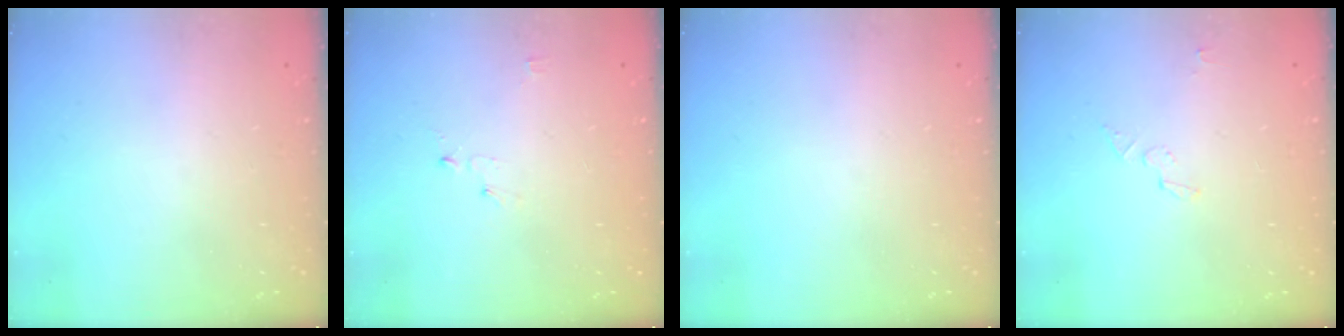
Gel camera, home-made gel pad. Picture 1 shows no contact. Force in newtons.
{"total": 2.5, "press": 2.5, "slide": 0.3}
{"total": 0.0}
{"total": 2.8, "press": 2.8, "slide": 0.1}